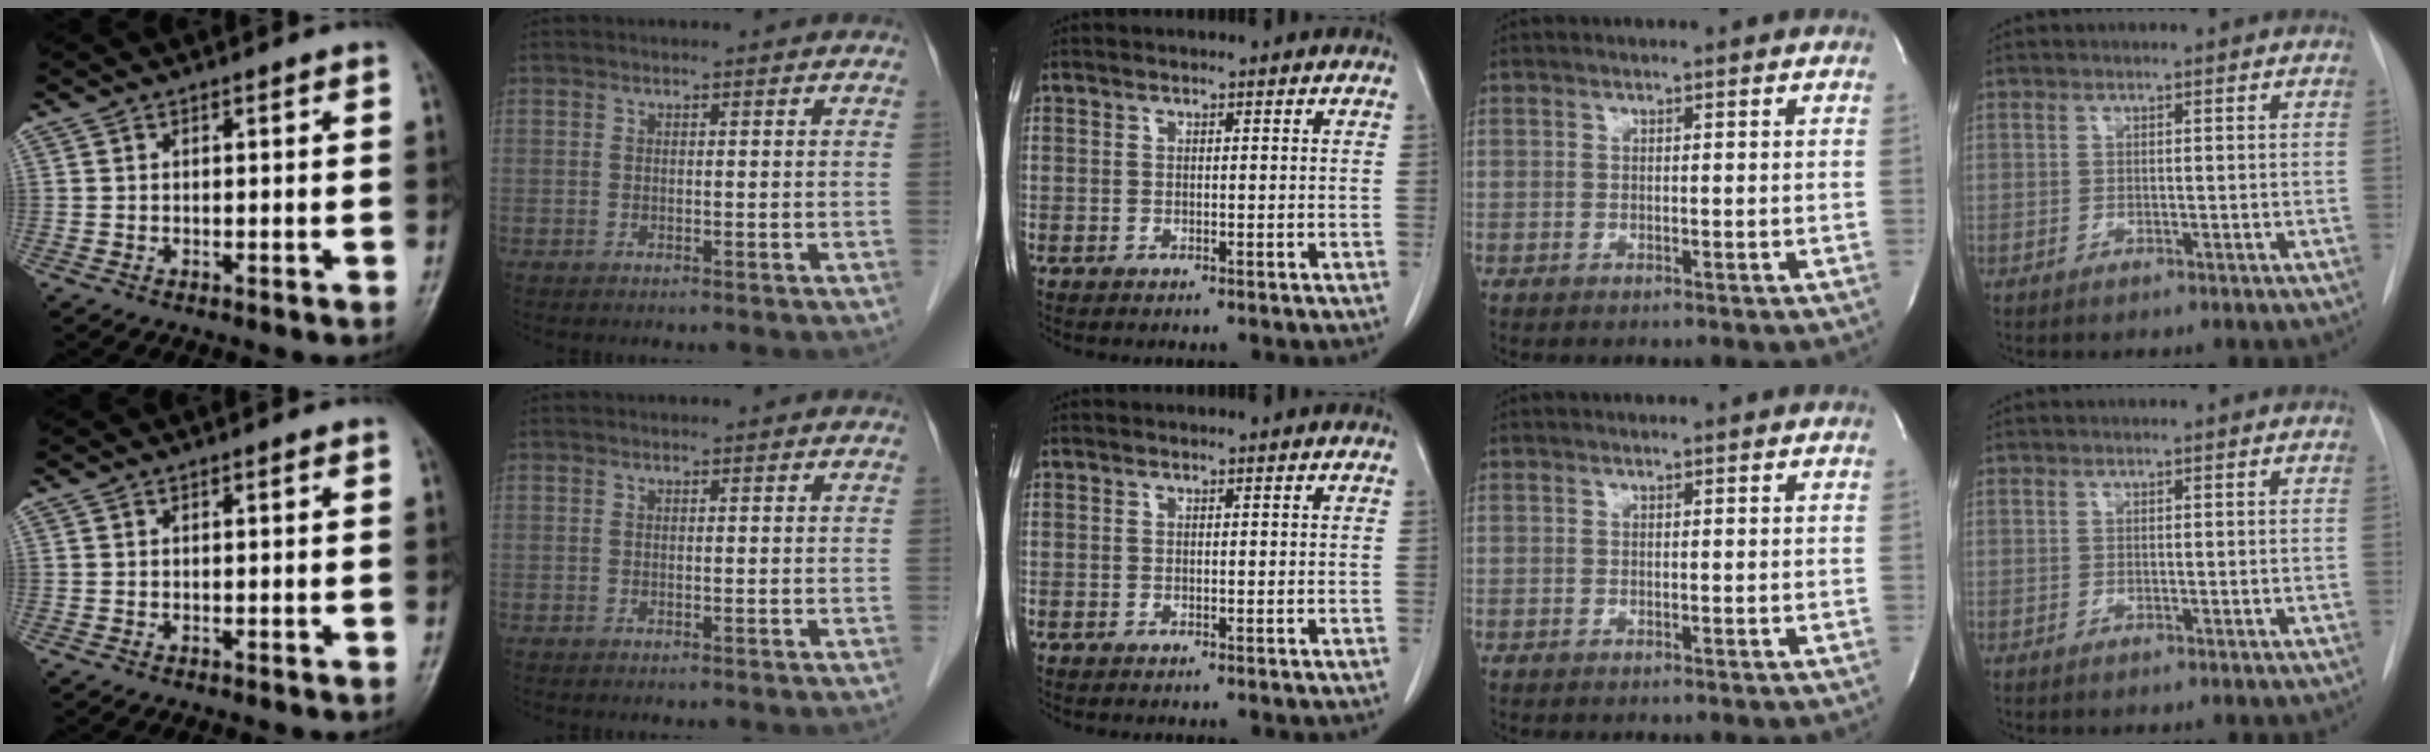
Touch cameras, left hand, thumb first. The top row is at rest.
{}